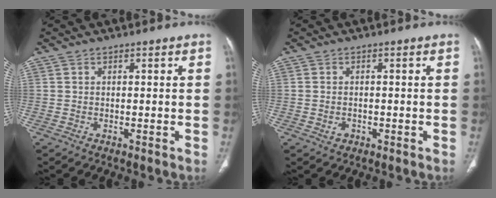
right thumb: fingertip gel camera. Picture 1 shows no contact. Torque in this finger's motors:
{"motor_torque": [-0.30, 0.03, -0.10, -0.03, -0.03]}